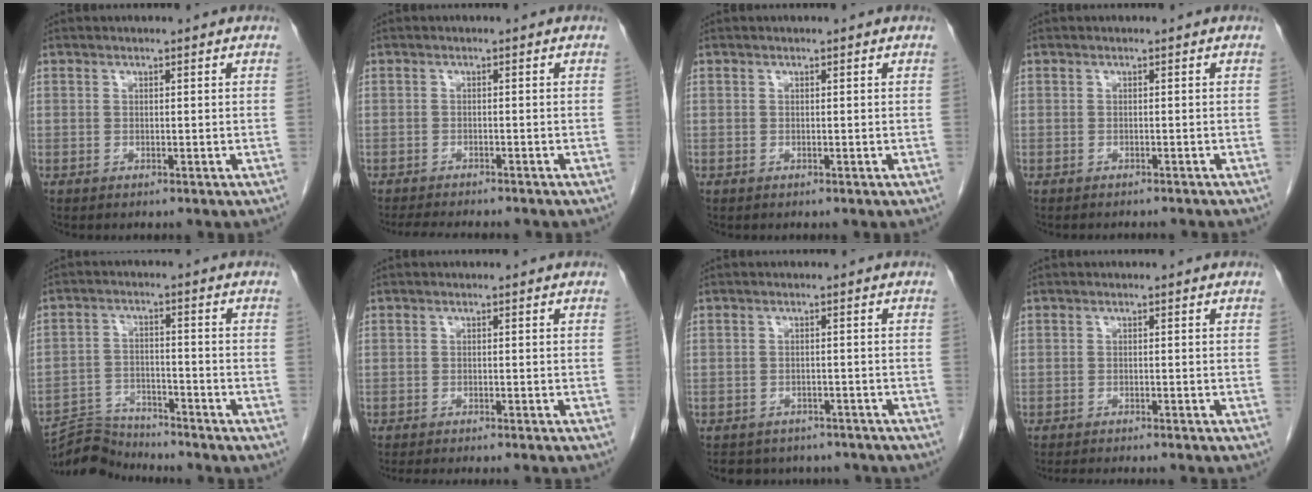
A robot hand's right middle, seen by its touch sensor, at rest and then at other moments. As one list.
[{"total": 7.7, "force": [-7.0, 1.2, 3.2], "torque": [-0.045, -0.010, -0.101]}, {"total": 0.0}, {"total": 4.7, "force": [-4.3, 0.8, 1.6], "torque": [-0.017, -0.007, -0.050]}, {"total": 8.1, "force": [-8.0, 0.7, 0.0], "torque": [-0.003, 0.001, -0.146]}, {"total": 9.6, "force": [-8.7, 0.4, 4.1], "torque": [-0.040, -0.020, -0.114]}, {"total": 10.6, "force": [-9.4, 4.3, 2.3], "torque": [-0.036, 0.013, -0.105]}, {"total": 9.1, "force": [-8.3, 0.5, 3.7], "torque": [-0.038, -0.015, -0.109]}]